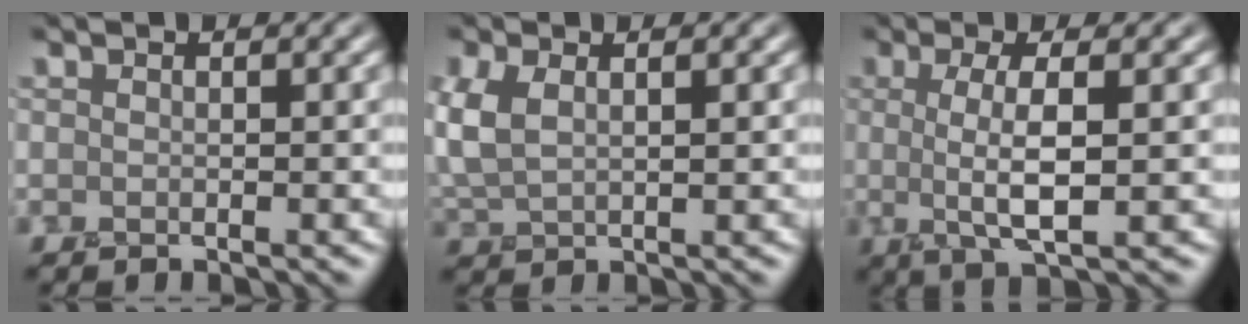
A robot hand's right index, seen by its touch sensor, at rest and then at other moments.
{"total": 2.9, "force": [1.1, 1.5, 2.2], "torque": [-0.057, 0.011, 0.026]}
{"total": 4.3, "force": [0.3, 1.2, 4.1], "torque": [-0.073, 0.006, 0.005]}